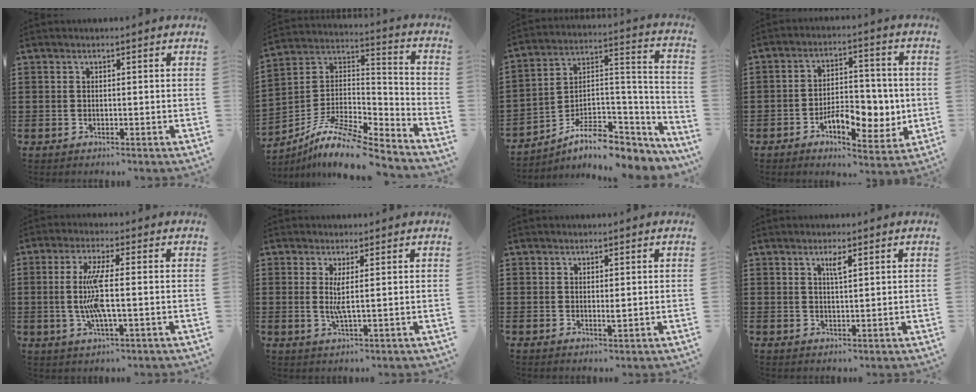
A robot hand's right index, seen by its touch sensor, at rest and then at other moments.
{"total": 10.6, "force": [-8.7, 2.2, 5.6], "torque": [-0.112, 0.013, -0.175]}
{"total": 8.5, "force": [-5.7, 4.1, 4.8], "torque": [-0.086, 0.008, -0.103]}
{"total": 8.5, "force": [-2.4, 4.9, 6.6], "torque": [-0.094, 0.011, -0.039]}
{"total": 7.2, "force": [-0.5, 1.0, 7.1], "torque": [-0.165, -0.017, -0.022]}
{"total": 3.0, "force": [0.4, -0.1, 3.0], "torque": [-0.066, -0.010, 0.003]}
{"total": 1.1, "force": [0.2, 0.2, 1.1], "torque": [-0.021, 0.000, 0.003]}
{"total": 2.1, "force": [1.0, 0.3, 1.8], "torque": [-0.030, -0.002, 0.015]}